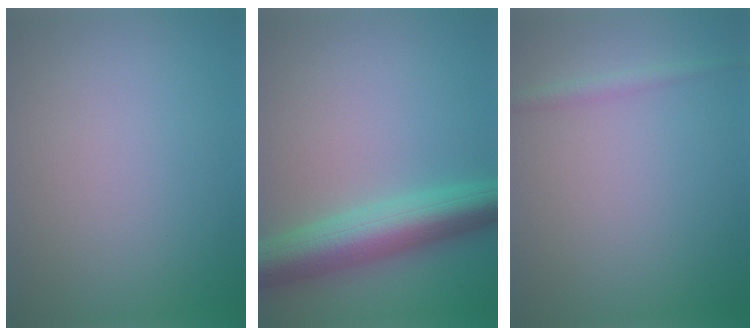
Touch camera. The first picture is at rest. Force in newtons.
{"total": 7.3, "press": 7.3, "slide": 0.2}
{"total": 1.2, "press": 1.2, "slide": 0.1}